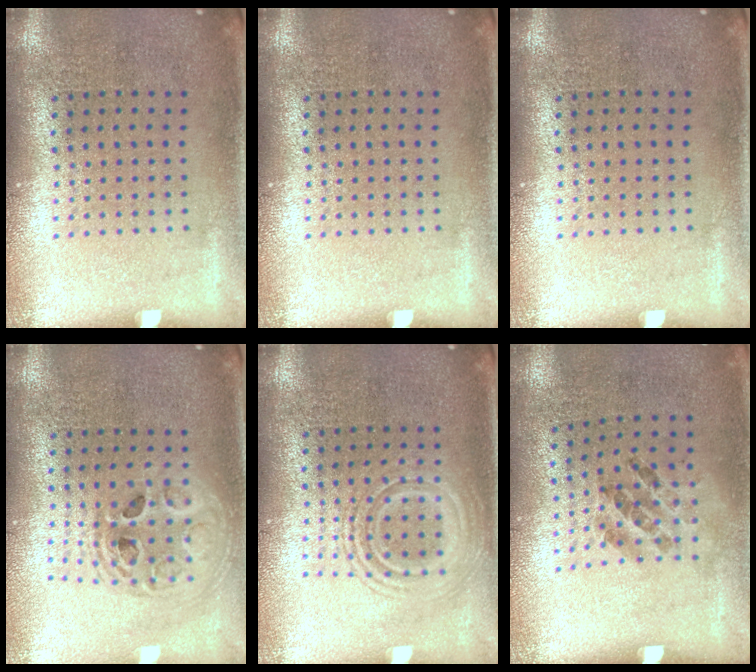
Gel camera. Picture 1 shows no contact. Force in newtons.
{"total": 0.0}
{"total": 0.0}
{"total": 1.9, "press": 1.5, "slide": 1.1}
{"total": 1.6, "press": 1.6, "slide": 0.3}
{"total": 1.2, "press": 0.7, "slide": 0.9}